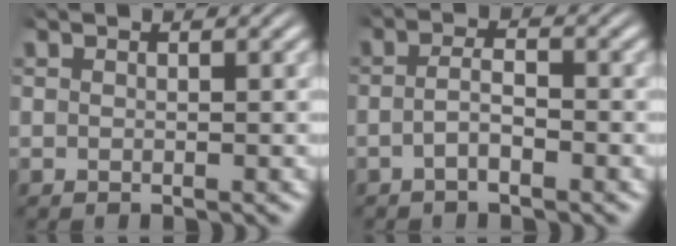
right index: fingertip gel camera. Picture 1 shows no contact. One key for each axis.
{"total": 2.4, "fx": -1.5, "fy": 0.7, "fz": 1.7, "tx": -0.035, "ty": -0.007, "tz": -0.026}